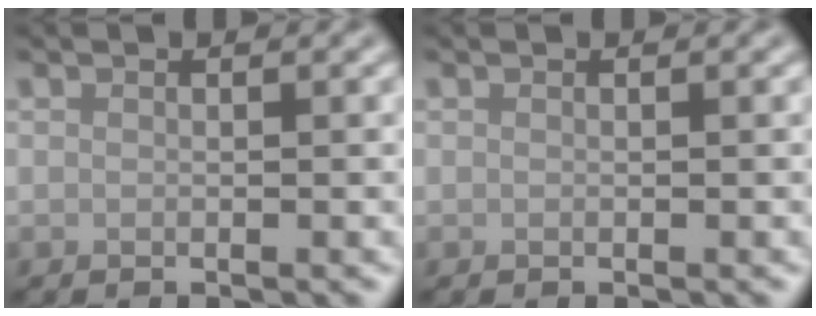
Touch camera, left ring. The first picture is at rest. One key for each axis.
{"total": 0.0}